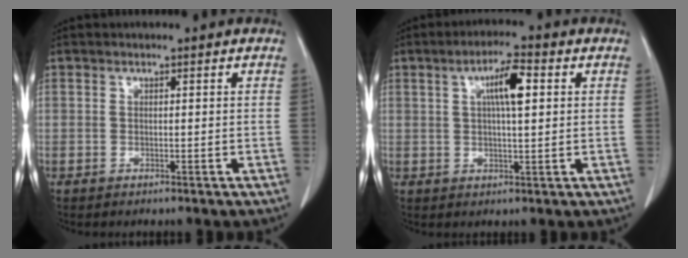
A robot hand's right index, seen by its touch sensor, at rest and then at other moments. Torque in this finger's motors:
{"motor_torque": [0.87, 0.23, 0.15, 0.10]}